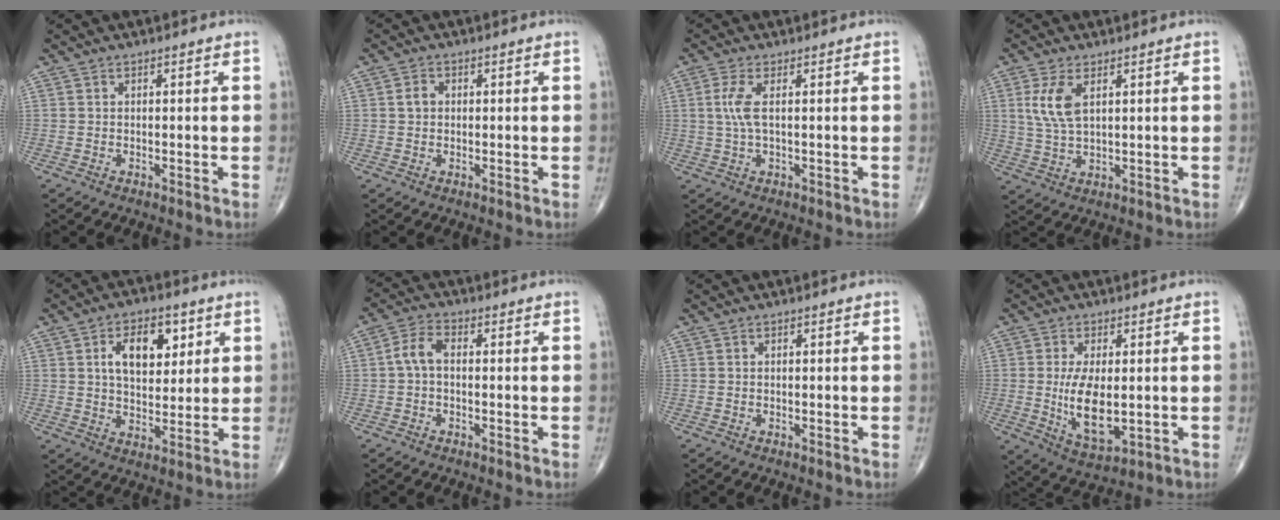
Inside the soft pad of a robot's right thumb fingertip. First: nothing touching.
{"total": 2.2, "force": [0.3, 1.8, 1.2], "torque": [-0.017, 0.007, 0.004]}
{"total": 4.2, "force": [0.7, 1.2, 3.9], "torque": [-0.110, 0.006, 0.014]}
{"total": 6.4, "force": [2.2, 2.9, 5.3], "torque": [-0.118, -0.005, 0.052]}
{"total": 10.9, "force": [3.7, 6.3, 8.0], "torque": [-0.091, -0.010, 0.062]}
{"total": 4.4, "force": [-0.2, 2.5, 3.6], "torque": [-0.072, 0.016, -0.012]}
{"total": 0.0}
{"total": 10.2, "force": [-0.4, 4.7, 9.1], "torque": [-0.158, -0.020, 0.006]}